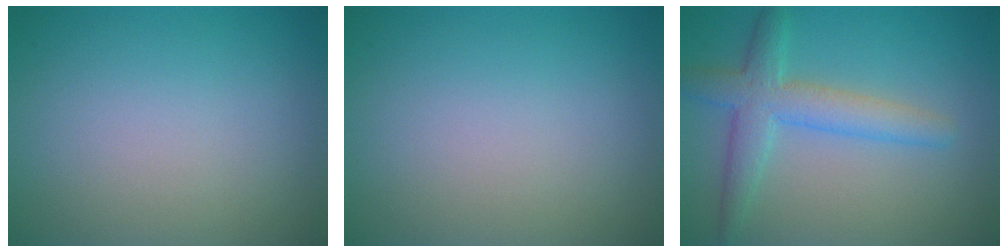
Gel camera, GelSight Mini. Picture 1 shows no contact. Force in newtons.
{"total": 0.0}
{"total": 4.3, "press": 4.3, "slide": 0.1}